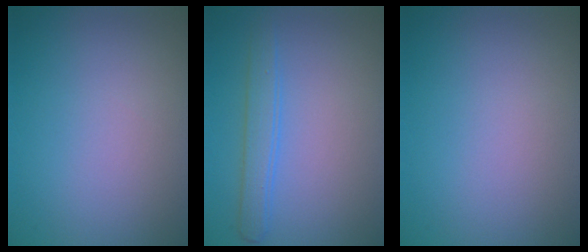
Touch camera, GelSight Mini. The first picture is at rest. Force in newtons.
{"total": 2.2, "press": 2.2, "slide": 0.2}
{"total": 0.0}